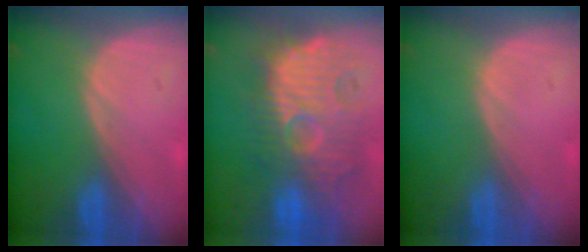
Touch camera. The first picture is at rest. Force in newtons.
{"total": 12.4, "press": 12.0, "slide": 3.4}
{"total": 0.0}